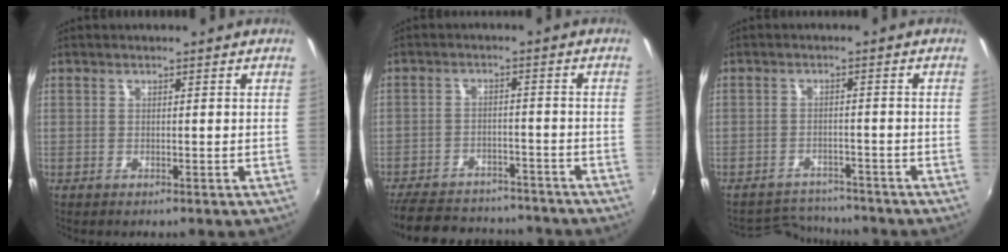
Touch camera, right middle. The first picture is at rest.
{"total": 18.5, "force": [-15.8, 6.9, 6.8], "torque": [-0.161, 0.009, -0.217]}
{"total": 7.0, "force": [-6.9, 1.4, 0.2], "torque": [-0.021, 0.007, -0.109]}